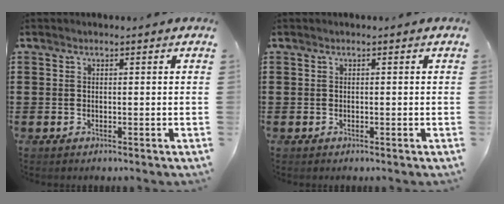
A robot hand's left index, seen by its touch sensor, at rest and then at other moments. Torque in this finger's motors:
{"motor_torque": [-0.22, -0.04, 0.03, -0.01]}